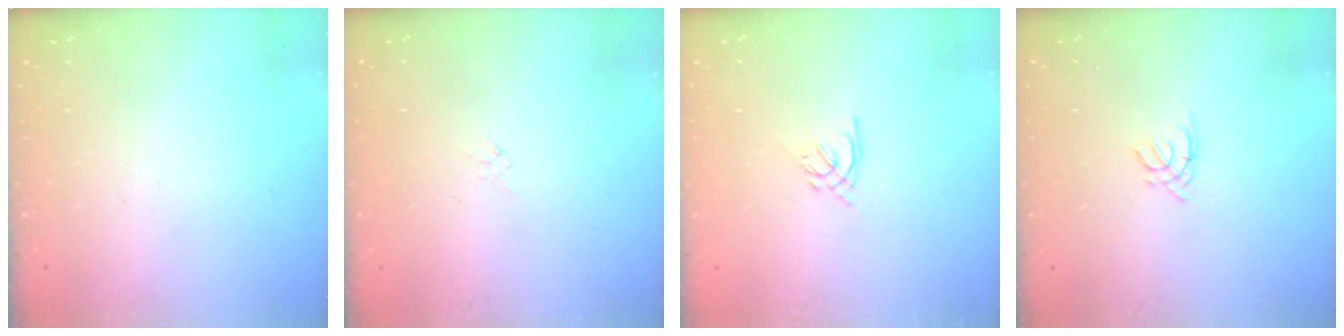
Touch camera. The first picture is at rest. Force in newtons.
{"total": 0.0}
{"total": 1.6, "press": 1.5, "slide": 0.5}
{"total": 1.7, "press": 1.7, "slide": 0.3}